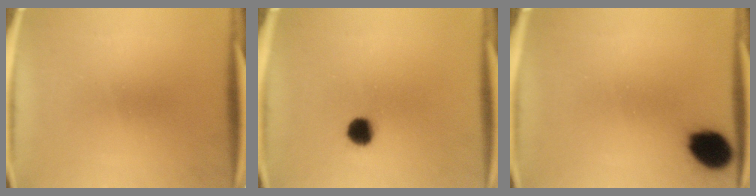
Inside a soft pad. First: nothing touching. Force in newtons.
{"total": 4.8}
{"total": 9.3}